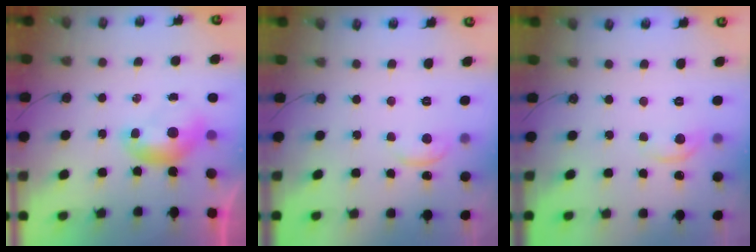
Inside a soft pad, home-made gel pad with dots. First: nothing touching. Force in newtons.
{"total": 0.9, "press": 0.8, "slide": 0.4}
{"total": 2.8, "press": 2.7, "slide": 0.5}